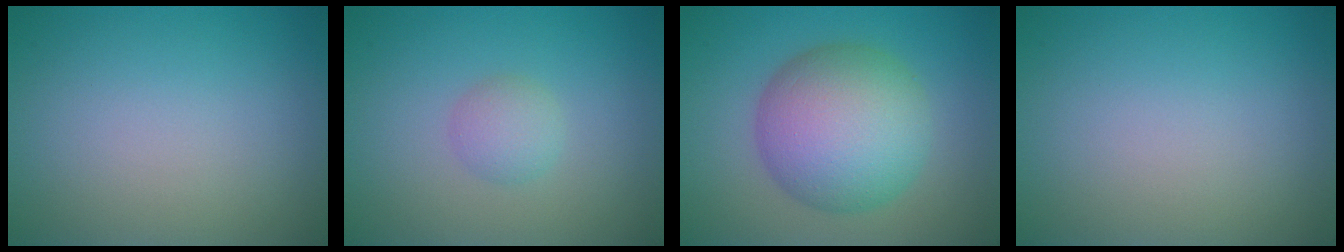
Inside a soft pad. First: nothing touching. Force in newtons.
{"total": 1.8, "press": 1.8, "slide": 0.1}
{"total": 9.2, "press": 9.2, "slide": 0.4}
{"total": 0.0}